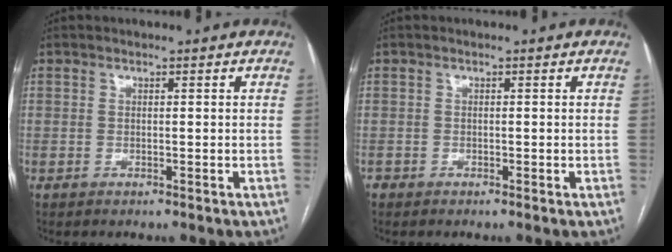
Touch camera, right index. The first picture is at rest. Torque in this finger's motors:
{"motor_torque": [-1.35, 0.79, -0.69, -0.21]}